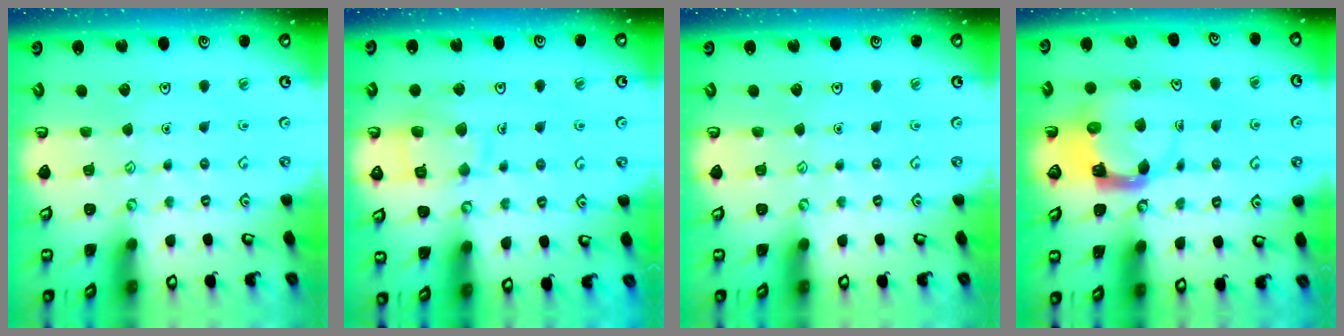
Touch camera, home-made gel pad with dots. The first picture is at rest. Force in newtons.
{"total": 9.9, "press": 9.9, "slide": 0.9}
{"total": 0.0}
{"total": 3.9, "press": 3.8, "slide": 0.6}